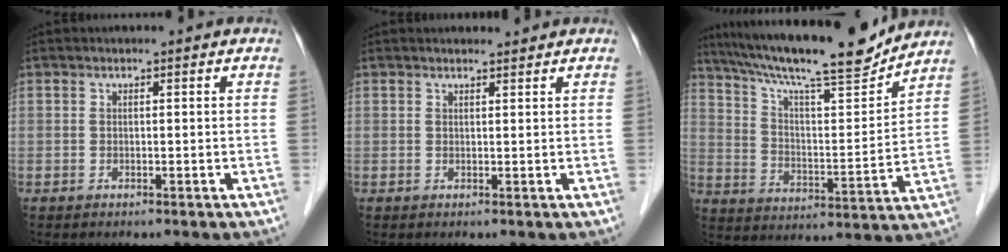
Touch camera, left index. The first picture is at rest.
{"total": 1.3, "force": [1.3, 0.1, 0.2], "torque": [-0.006, 0.001, 0.021]}
{"total": 19.1, "force": [16.8, 1.2, 9.2], "torque": [-0.159, -0.001, 0.266]}